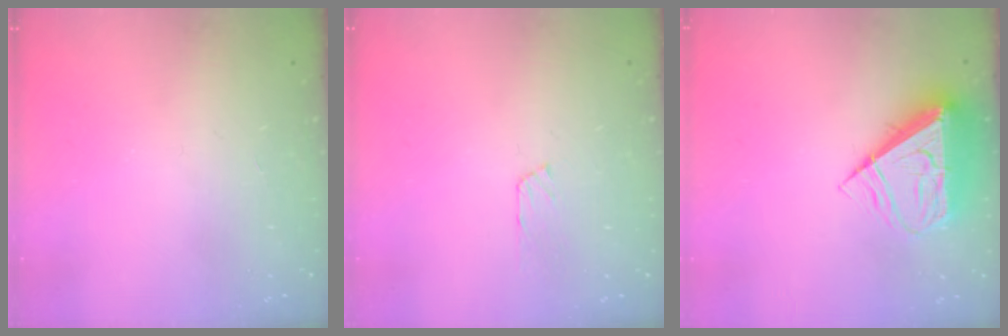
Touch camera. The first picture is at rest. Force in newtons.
{"total": 6.5, "press": 6.4, "slide": 0.7}
{"total": 10.5, "press": 10.4, "slide": 1.4}